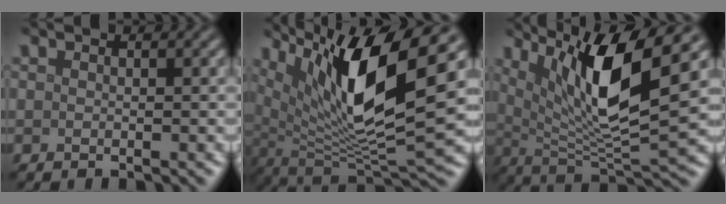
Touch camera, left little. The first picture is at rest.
{"total": 12.9, "force": [5.5, 3.2, 11.2], "torque": [-0.203, -0.003, 0.107]}
{"total": 10.1, "force": [4.2, 2.2, 8.9], "torque": [-0.146, -0.012, 0.081]}